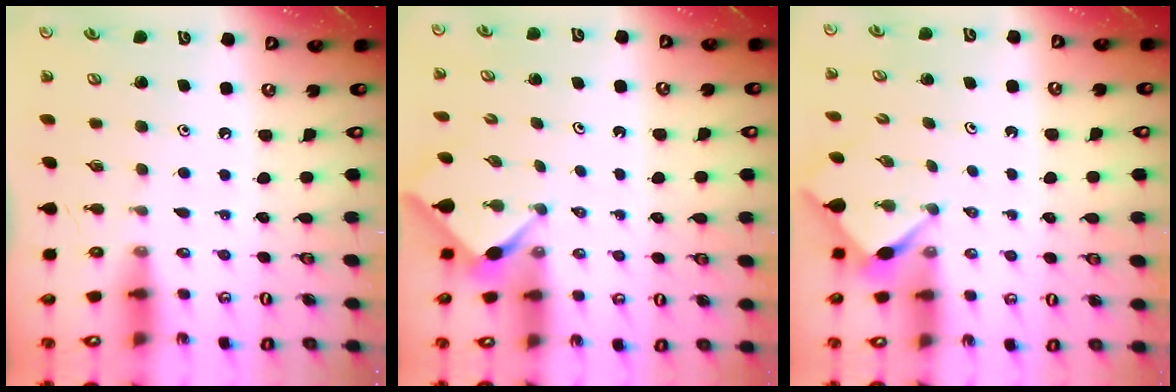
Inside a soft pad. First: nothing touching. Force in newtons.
{"total": 2.9, "press": 2.8, "slide": 0.4}
{"total": 2.7, "press": 2.7, "slide": 0.3}